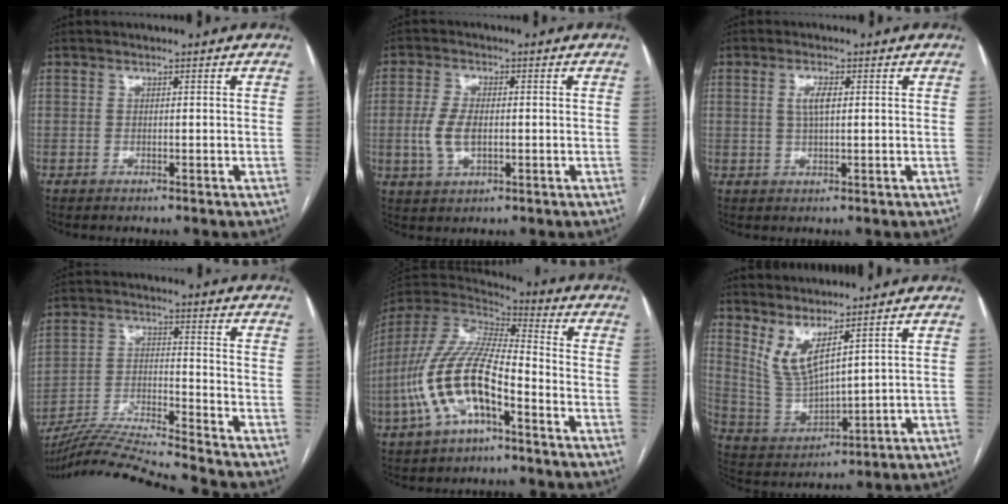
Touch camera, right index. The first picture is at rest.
{"total": 5.7, "force": [-0.6, 2.8, 4.9], "torque": [-0.116, 0.001, -0.010]}
{"total": 3.1, "force": [0.7, 0.8, 2.9], "torque": [-0.060, 0.004, 0.014]}
{"total": 14.4, "force": [-13.6, -2.6, 4.0], "torque": [-0.065, 0.003, -0.240]}
{"total": 15.9, "force": [-6.0, 5.0, 13.8], "torque": [-0.295, 0.004, -0.110]}
{"total": 6.6, "force": [4.5, 0.9, 4.7], "torque": [-0.106, -0.022, 0.108]}